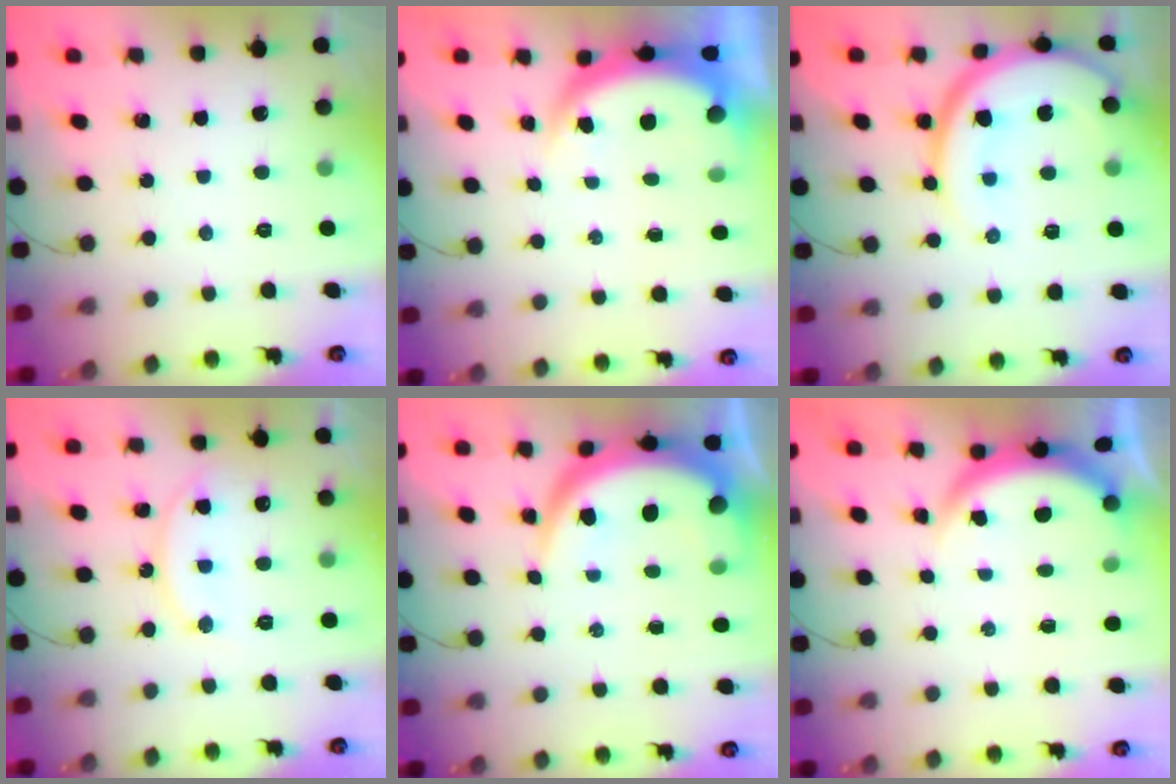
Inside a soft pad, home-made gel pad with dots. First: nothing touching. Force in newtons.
{"total": 5.6, "press": 5.5, "slide": 0.5}
{"total": 15.7, "press": 15.6, "slide": 1.4}
{"total": 10.5, "press": 10.5, "slide": 0.5}
{"total": 11.4, "press": 11.3, "slide": 1.1}
{"total": 3.8, "press": 3.7, "slide": 0.5}